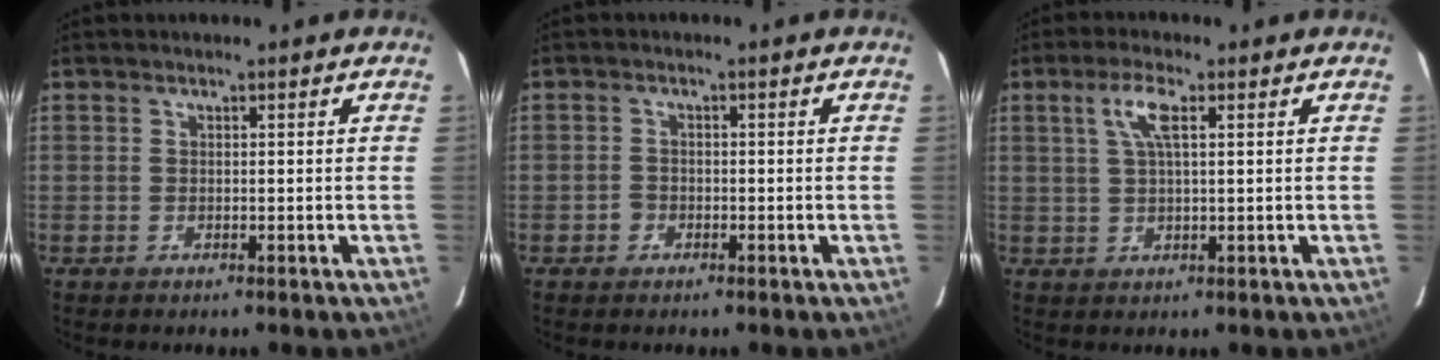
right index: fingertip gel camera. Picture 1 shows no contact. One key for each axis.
{"total": 1.5, "fx": -0.9, "fy": 1.2, "fz": 0.2, "tx": -0.004, "ty": 0.004, "tz": -0.015}
{"total": 4.7, "fx": 1.8, "fy": 1.1, "fz": 4.2, "tx": -0.085, "ty": 0.007, "tz": 0.034}